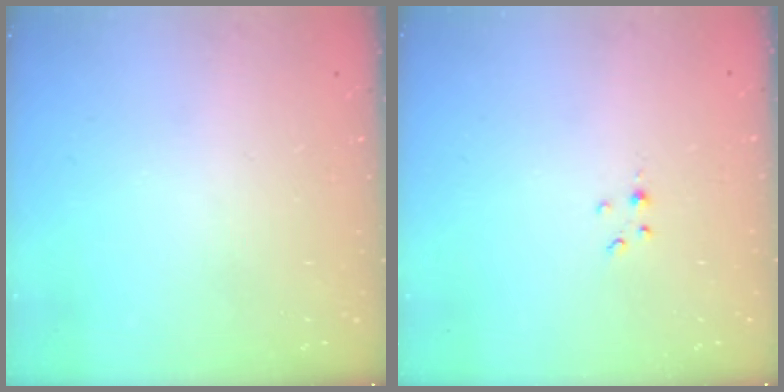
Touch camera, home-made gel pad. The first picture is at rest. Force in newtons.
{"total": 1.0, "press": 1.0, "slide": 0.1}